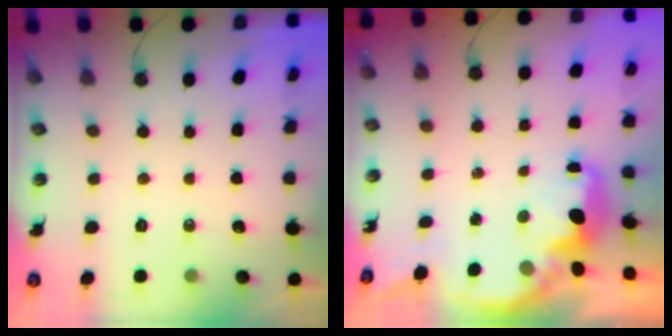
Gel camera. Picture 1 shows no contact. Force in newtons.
{"total": 3.6, "press": 3.6, "slide": 0.4}